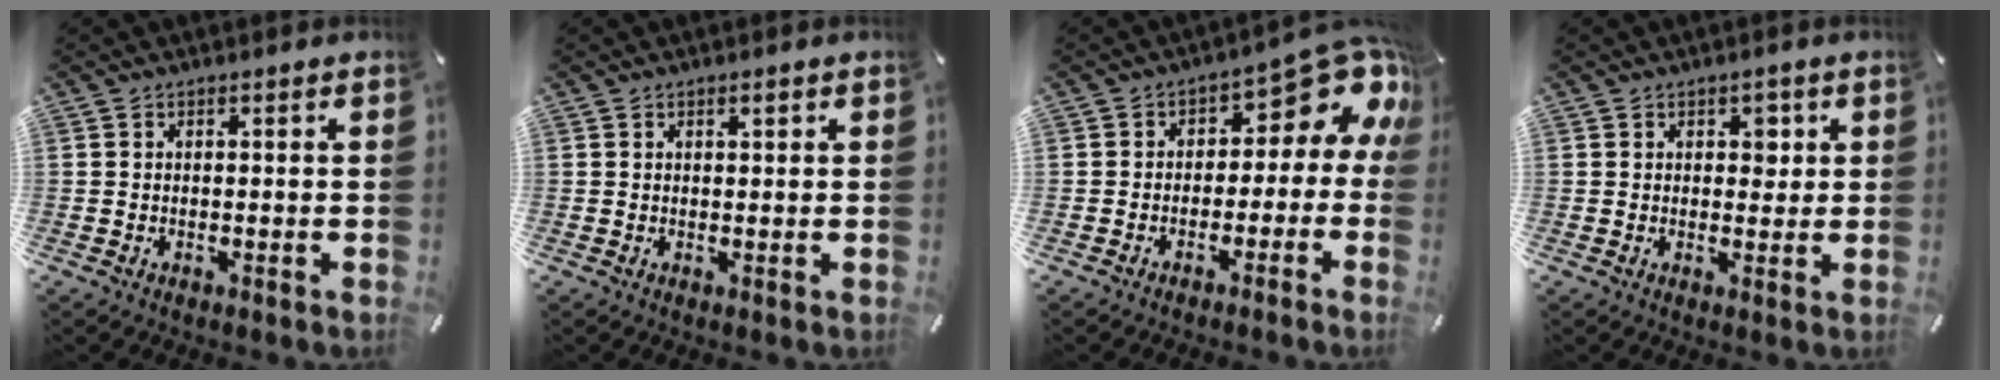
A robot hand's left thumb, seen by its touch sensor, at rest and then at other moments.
{"total": 1.4, "force": [0.6, 0.6, 1.0], "torque": [-0.021, 0.003, 0.010]}
{"total": 10.5, "force": [5.0, 5.4, 7.5], "torque": [-0.085, -0.050, 0.079]}
{"total": 3.2, "force": [1.1, 2.4, 1.9], "torque": [-0.009, -0.006, 0.009]}